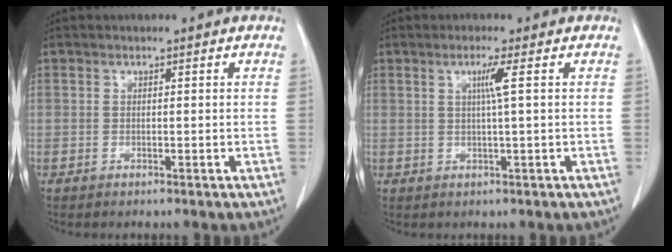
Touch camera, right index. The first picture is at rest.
{"total": 2.6, "force": [0.7, -0.7, 2.4], "torque": [-0.047, -0.001, 0.015]}